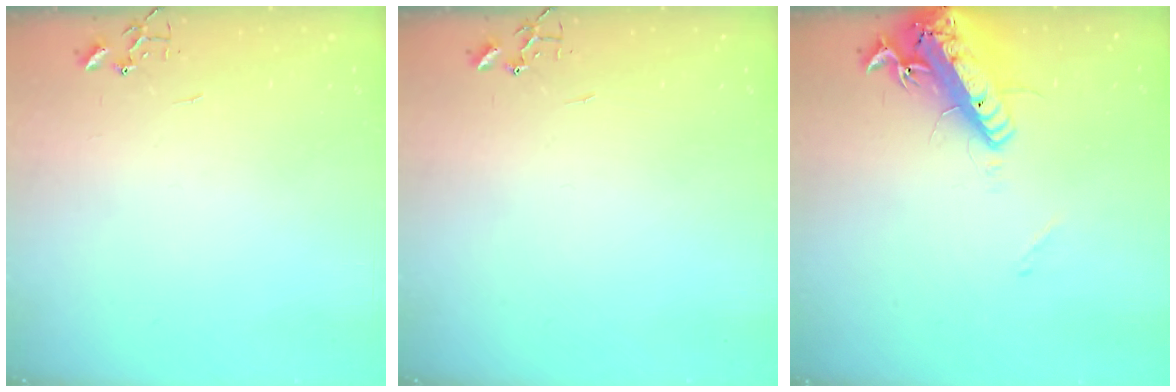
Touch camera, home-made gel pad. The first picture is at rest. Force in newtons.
{"total": 0.0}
{"total": 18.1, "press": 17.7, "slide": 3.9}